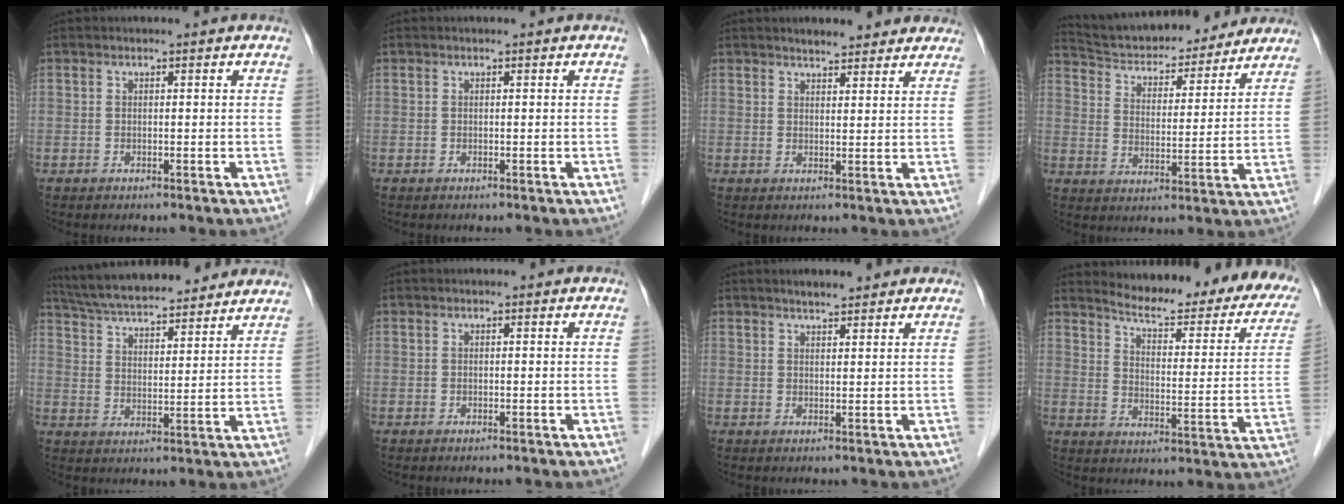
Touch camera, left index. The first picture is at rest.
{"total": 0.0}
{"total": 6.3, "force": [5.6, 1.5, 2.4], "torque": [-0.029, 0.016, 0.071]}
{"total": 18.8, "force": [17.3, 4.6, 5.6], "torque": [-0.089, 0.012, 0.256]}
{"total": 19.9, "force": [17.7, 3.2, 8.5], "torque": [-0.143, 0.037, 0.267]}
{"total": 0.0}
{"total": 3.6, "force": [3.1, 0.6, 1.7], "torque": [-0.026, 0.017, 0.049]}
{"total": 22.2, "force": [19.9, 4.3, 8.9], "torque": [-0.106, -0.070, 0.235]}